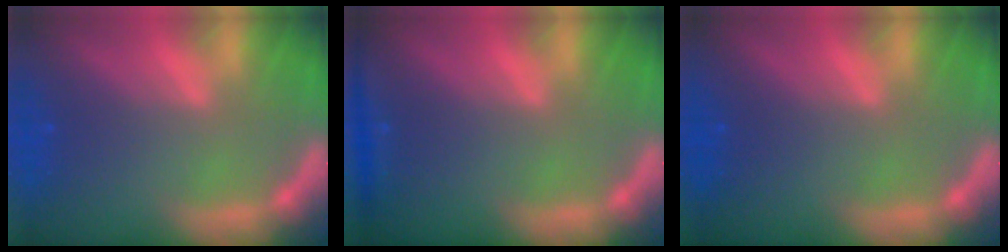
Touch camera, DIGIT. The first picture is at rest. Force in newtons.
{"total": 1.9}
{"total": 0.0}